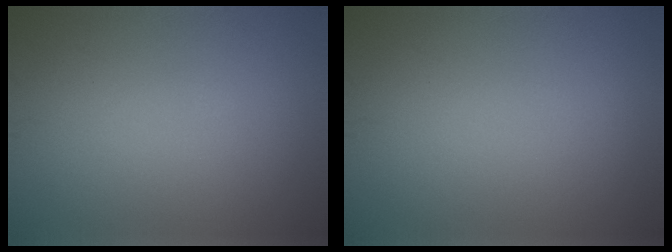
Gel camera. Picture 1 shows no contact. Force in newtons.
{"total": 0.0}